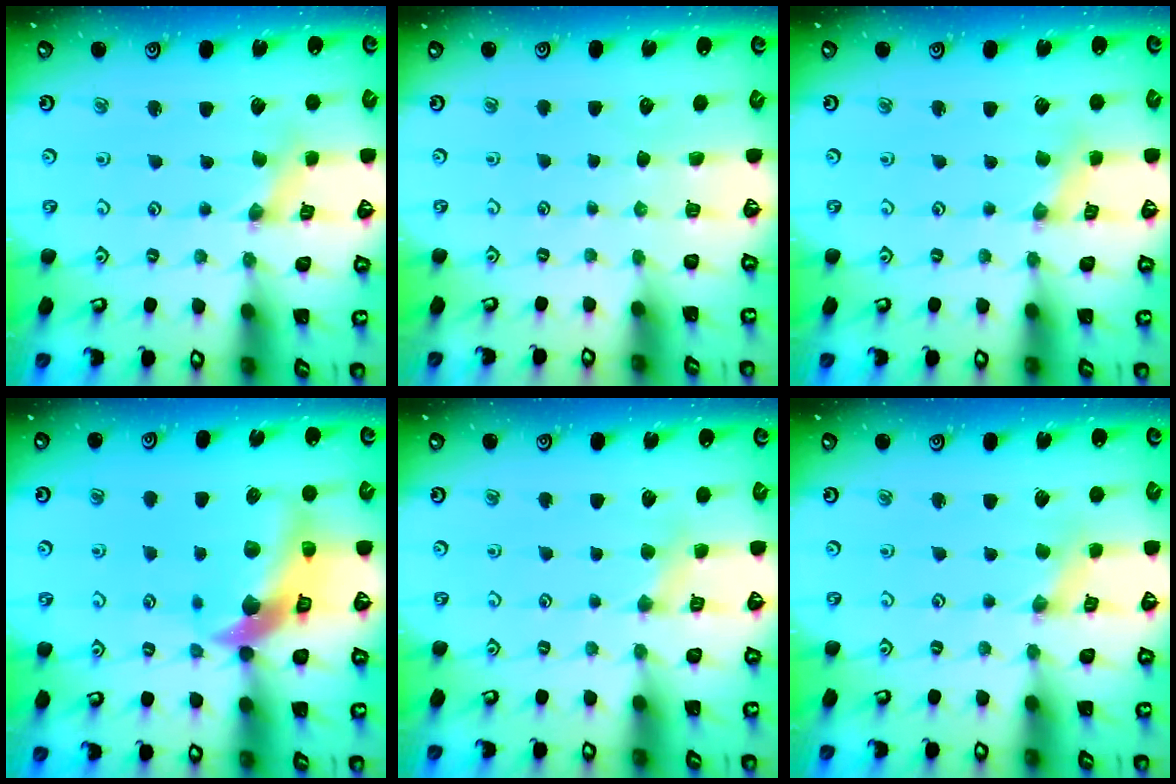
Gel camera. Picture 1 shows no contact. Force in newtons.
{"total": 0.0}
{"total": 1.0, "press": 1.0, "slide": 0.2}
{"total": 13.3, "press": 13.1, "slide": 2.1}
{"total": 2.5, "press": 2.5, "slide": 0.3}
{"total": 0.0}